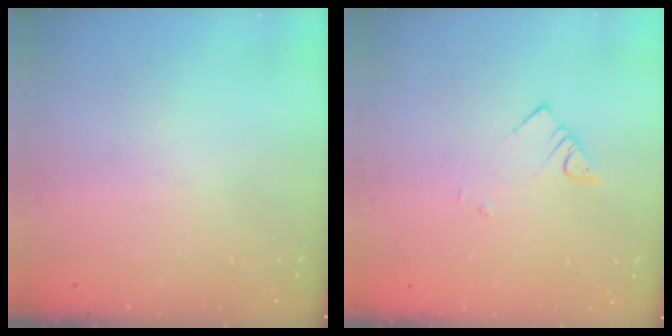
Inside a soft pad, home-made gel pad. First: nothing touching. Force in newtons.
{"total": 2.3, "press": 2.3, "slide": 0.2}